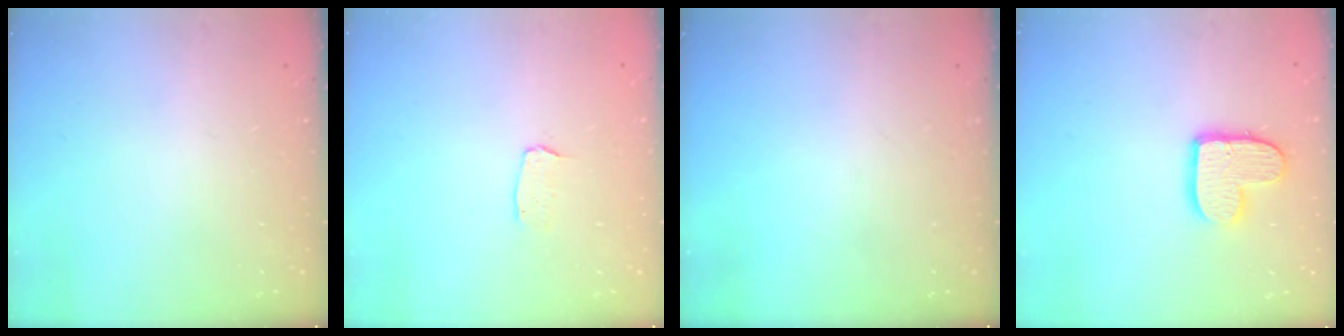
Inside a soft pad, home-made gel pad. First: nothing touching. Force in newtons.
{"total": 2.9, "press": 2.9, "slide": 0.2}
{"total": 0.0}
{"total": 11.1, "press": 11.1, "slide": 0.5}